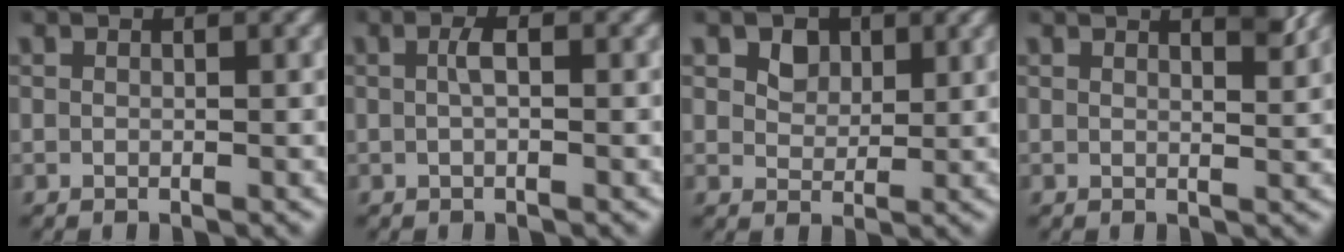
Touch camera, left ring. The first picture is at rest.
{"total": 1.2, "force": [-0.2, -0.3, 1.2], "torque": [-0.022, -0.003, 0.000]}
{"total": 3.4, "force": [1.8, 2.5, 1.6], "torque": [-0.031, -0.014, 0.040]}
{"total": 2.7, "force": [1.9, -0.2, 1.9], "torque": [-0.016, -0.005, 0.034]}